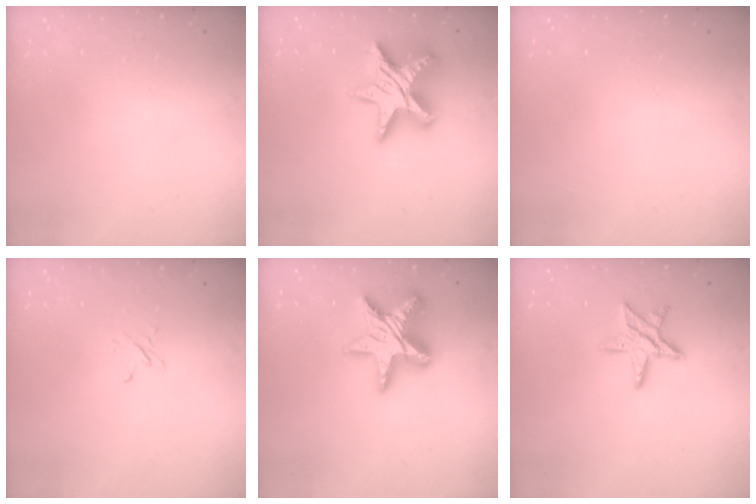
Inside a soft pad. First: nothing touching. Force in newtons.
{"total": 17.2, "press": 17.2, "slide": 1.2}
{"total": 0.0}
{"total": 2.4, "press": 2.4, "slide": 0.3}
{"total": 17.6, "press": 17.5, "slide": 1.6}
{"total": 9.2, "press": 9.2, "slide": 0.3}